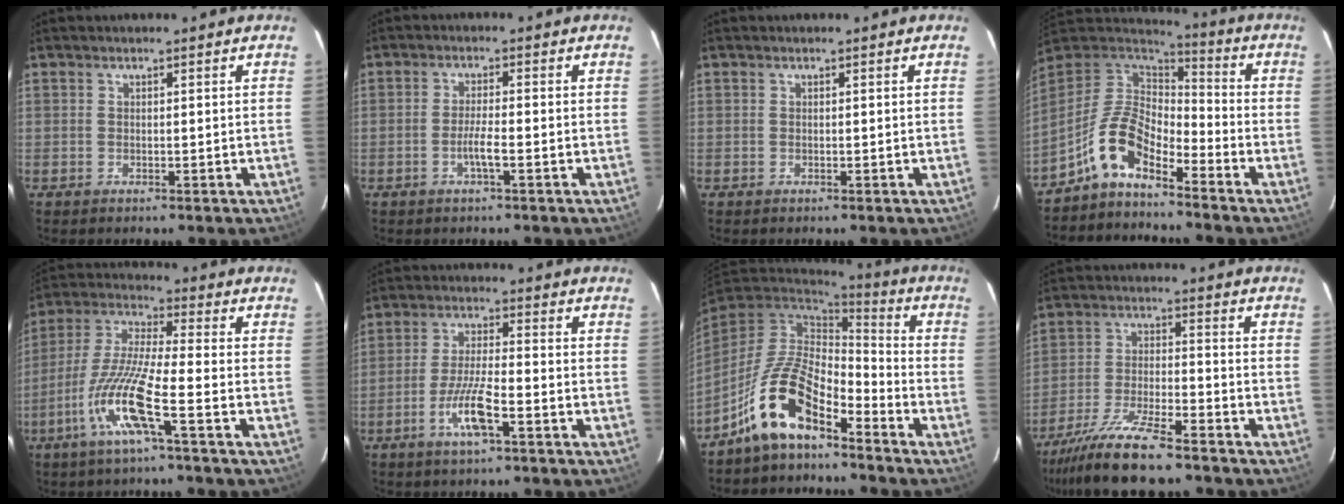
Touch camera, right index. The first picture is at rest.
{"total": 3.0, "force": [-1.2, 0.0, 2.8], "torque": [-0.055, -0.001, -0.025]}
{"total": 0.0}
{"total": 9.6, "force": [-6.3, 3.8, 6.3], "torque": [-0.139, 0.026, -0.125]}
{"total": 12.3, "force": [-5.2, 0.2, 11.1], "torque": [-0.236, -0.004, -0.108]}
{"total": 7.6, "force": [-3.5, 0.9, 6.7], "torque": [-0.133, -0.005, -0.065]}
{"total": 11.7, "force": [-7.8, 3.9, 7.8], "torque": [-0.170, 0.017, -0.151]}
{"total": 11.2, "force": [-9.3, 0.9, 6.2], "torque": [-0.112, -0.020, -0.166]}